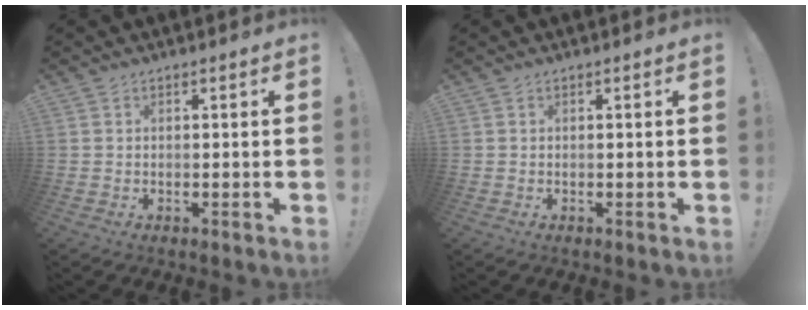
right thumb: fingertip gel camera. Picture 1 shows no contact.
{"total": 0.0}